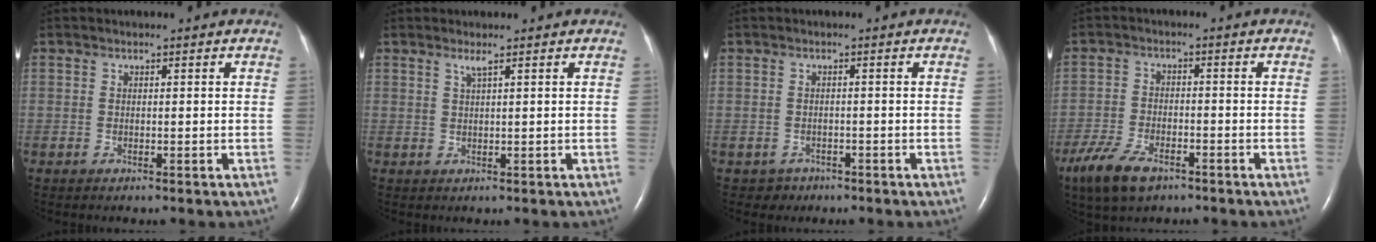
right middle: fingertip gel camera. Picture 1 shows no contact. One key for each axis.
{"total": 1.2, "fx": 0.8, "fy": -0.3, "fz": 0.9, "tx": -0.026, "ty": -0.001, "tz": 0.020}
{"total": 1.7, "fx": -1.1, "fy": 1.3, "fz": -0.2, "tx": -0.003, "ty": 0.007, "tz": -0.015}
{"total": 7.9, "fx": -5.2, "fy": 3.2, "fz": 4.9, "tx": -0.106, "ty": -0.011, "tz": -0.093}